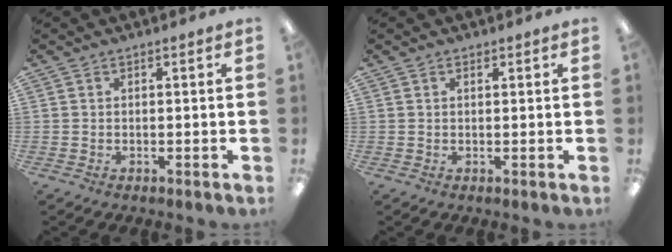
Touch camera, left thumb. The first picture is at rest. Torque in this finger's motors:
{"motor_torque": [0.13, 0.11, -0.10, -0.08, -0.01]}